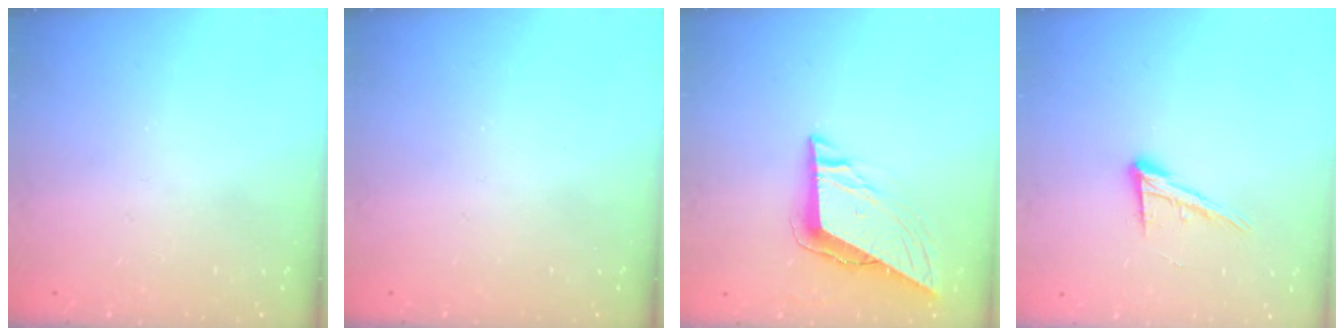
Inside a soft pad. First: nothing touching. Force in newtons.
{"total": 0.0}
{"total": 8.6, "press": 8.5, "slide": 1.3}
{"total": 12.3, "press": 12.0, "slide": 2.5}